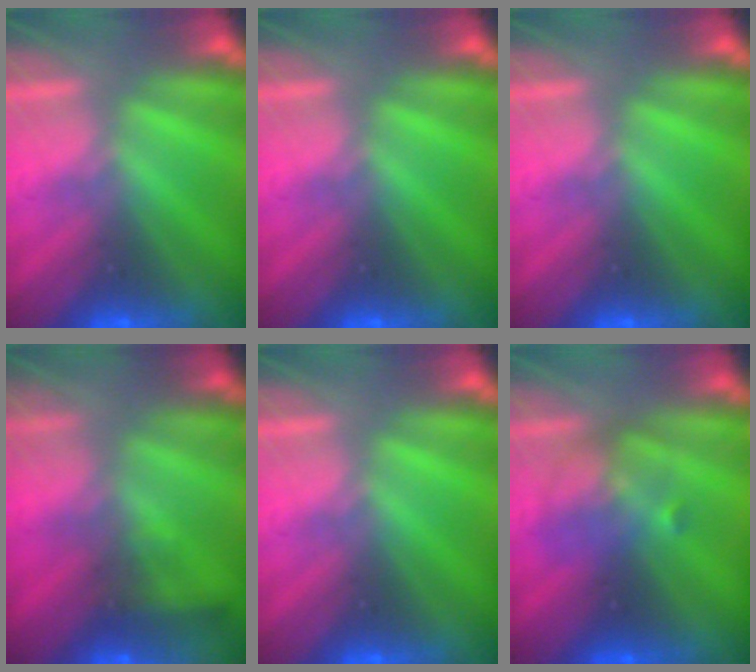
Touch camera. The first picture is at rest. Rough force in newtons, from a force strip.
{"total": 0.0}
{"total": 0.0}
{"total": 11.7}
{"total": 0.0}
{"total": 2.4}